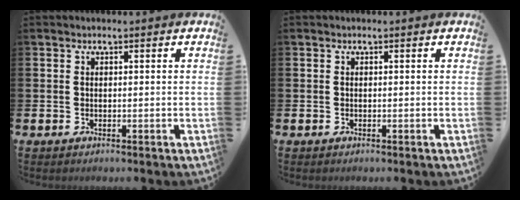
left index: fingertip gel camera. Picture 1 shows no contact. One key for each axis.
{"total": 0.0}